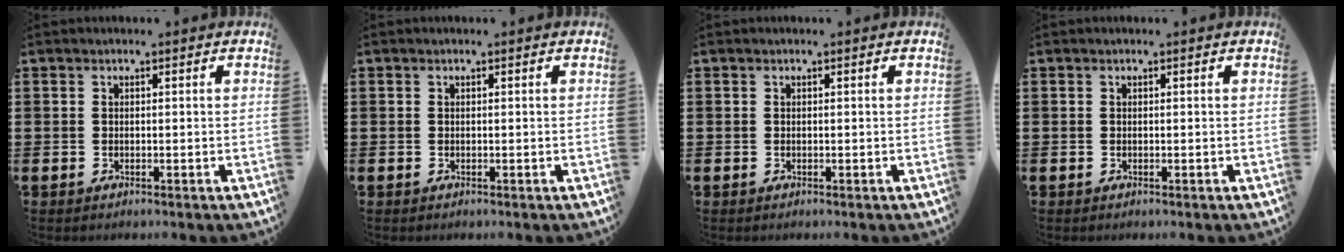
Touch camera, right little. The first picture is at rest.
{"total": 0.0}
{"total": 0.0}
{"total": 0.0}